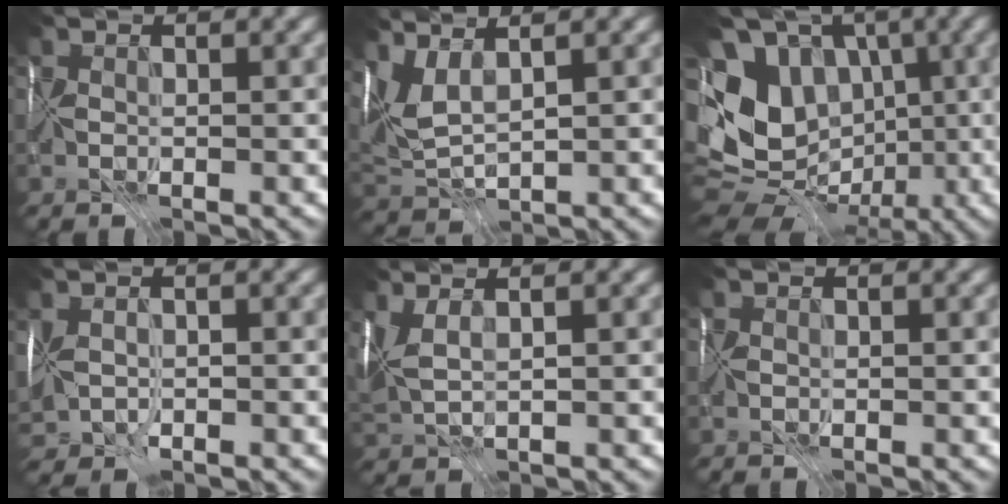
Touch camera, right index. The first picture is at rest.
{"total": 4.0, "force": [2.6, 1.4, 2.7], "torque": [-0.074, 0.010, 0.060]}
{"total": 15.7, "force": [-1.0, 13.0, 8.8], "torque": [-0.179, 0.015, -0.015]}
{"total": 3.9, "force": [-1.1, 2.5, 2.8], "torque": [-0.064, -0.012, -0.019]}
{"total": 3.1, "force": [1.6, 1.0, 2.4], "torque": [-0.059, 0.016, 0.037]}
{"total": 0.0}